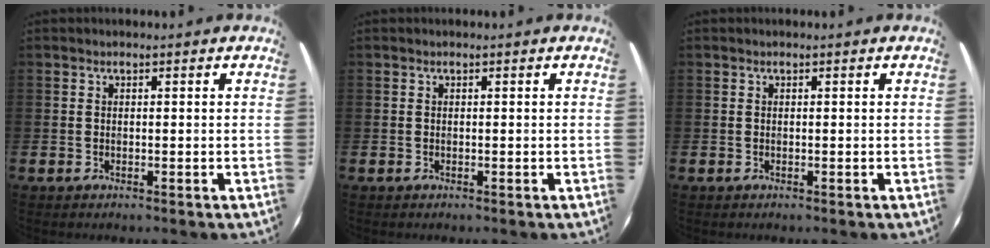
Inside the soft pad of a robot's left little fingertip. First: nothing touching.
{"total": 0.0}
{"total": 0.0}